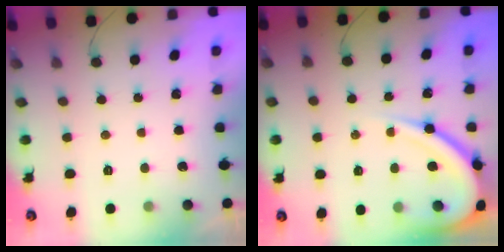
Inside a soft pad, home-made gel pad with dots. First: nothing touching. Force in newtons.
{"total": 13.4, "press": 13.3, "slide": 1.6}